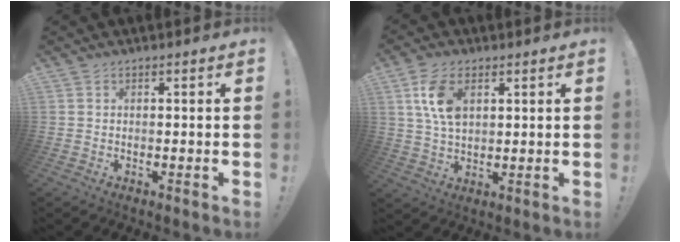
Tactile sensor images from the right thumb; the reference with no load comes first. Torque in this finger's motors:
{"motor_torque": [-0.04, 0.31, 0.57, 0.80, 0.08]}